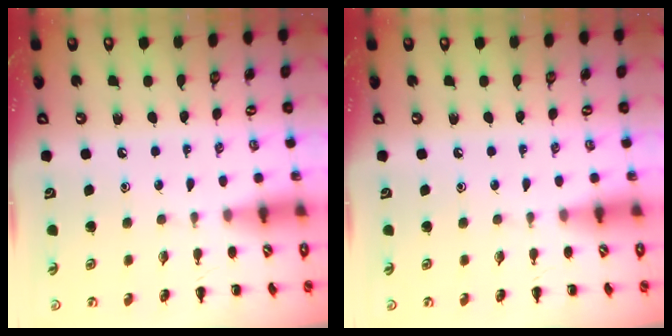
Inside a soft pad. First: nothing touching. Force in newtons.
{"total": 0.0}